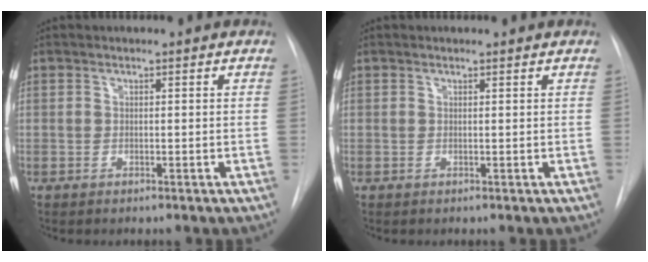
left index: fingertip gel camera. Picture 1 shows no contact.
{"total": 0.8, "force": [0.8, 0.0, 0.0], "torque": [-0.009, 0.002, 0.010]}